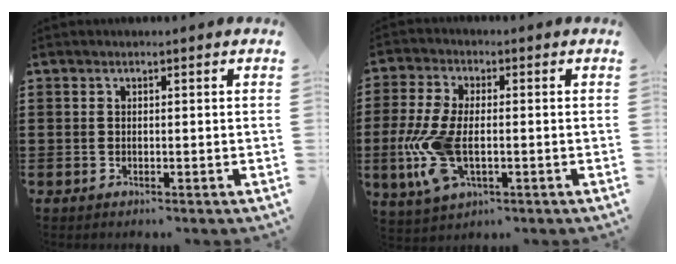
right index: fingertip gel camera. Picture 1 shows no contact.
{"total": 9.5, "force": [-1.7, 4.5, 8.1], "torque": [-0.209, -0.019, -0.038]}